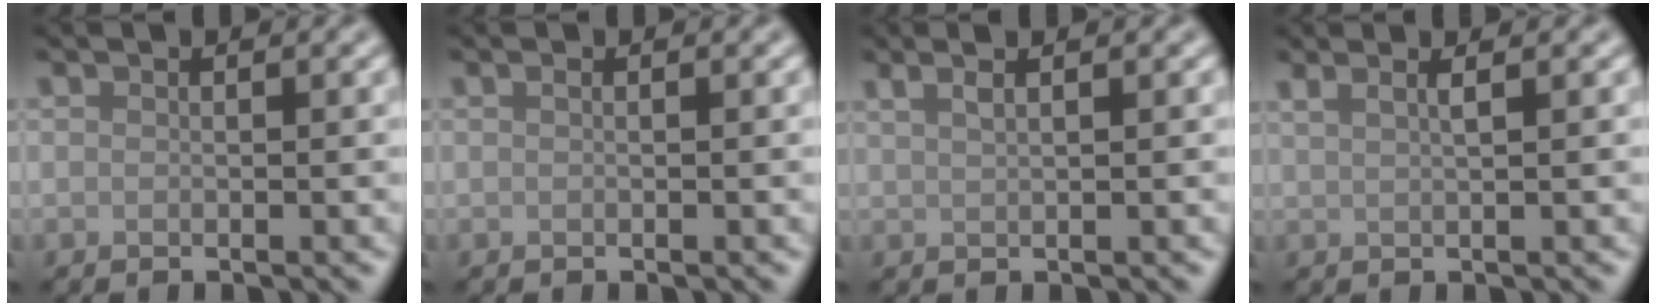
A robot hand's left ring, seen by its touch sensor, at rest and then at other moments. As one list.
[{"total": 0.0}, {"total": 2.2, "force": [1.5, 0.9, 1.4], "torque": [-0.015, 0.004, 0.012]}, {"total": 2.4, "force": [1.4, 0.9, 1.6], "torque": [-0.010, 0.001, 0.005]}]